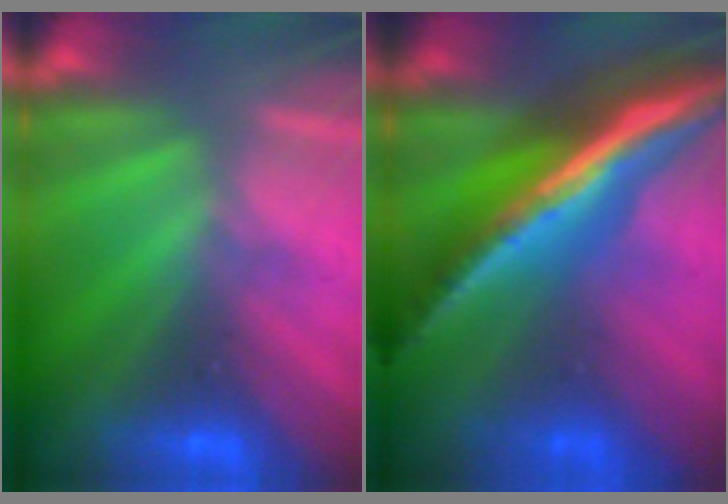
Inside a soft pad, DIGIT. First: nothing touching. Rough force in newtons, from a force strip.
{"total": 7.1}